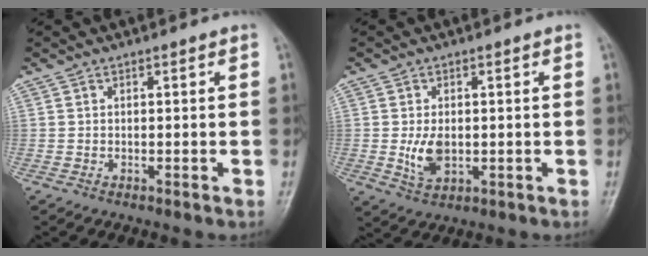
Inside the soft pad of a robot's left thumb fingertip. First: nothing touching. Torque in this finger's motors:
{"motor_torque": [0.78, 0.86, 0.77, -0.07, 0.04]}